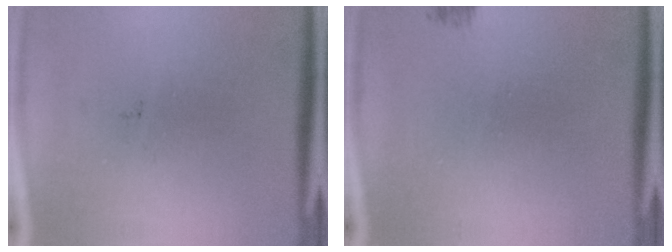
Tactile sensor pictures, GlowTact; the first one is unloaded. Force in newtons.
{"total": 0.7}